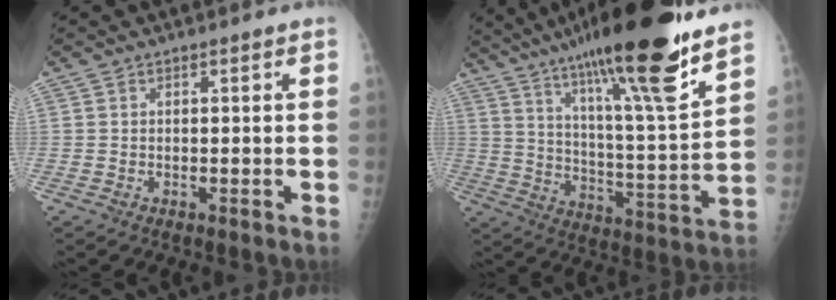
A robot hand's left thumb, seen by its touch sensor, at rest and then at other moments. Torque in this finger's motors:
{"motor_torque": [2.52, -0.75, 1.58, -1.20, 0.45]}